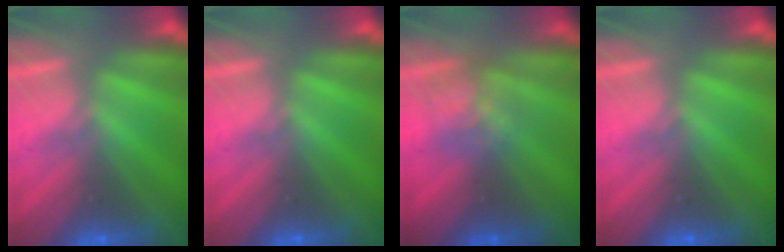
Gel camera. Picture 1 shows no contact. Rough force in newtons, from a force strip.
{"total": 0.0}
{"total": 2.8}
{"total": 0.0}